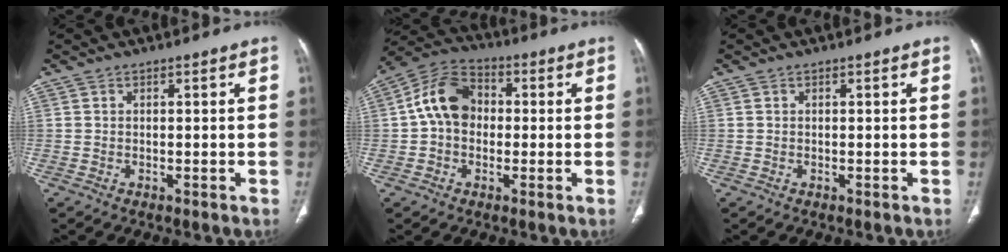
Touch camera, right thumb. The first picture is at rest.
{"total": 10.2, "force": [0.4, 7.7, 6.6], "torque": [-0.104, 0.030, -0.007]}
{"total": 0.0}